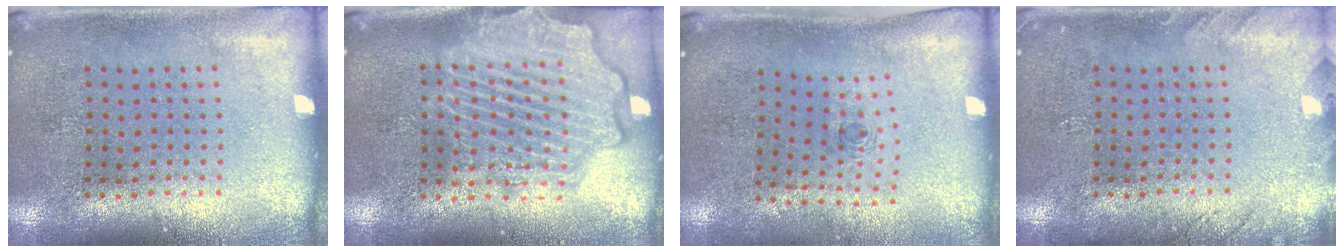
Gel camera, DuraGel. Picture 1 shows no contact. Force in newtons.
{"total": 4.4, "press": 4.3, "slide": 0.4}
{"total": 0.7, "press": 0.2, "slide": 0.6}
{"total": 1.4, "press": 1.4, "slide": 0.1}